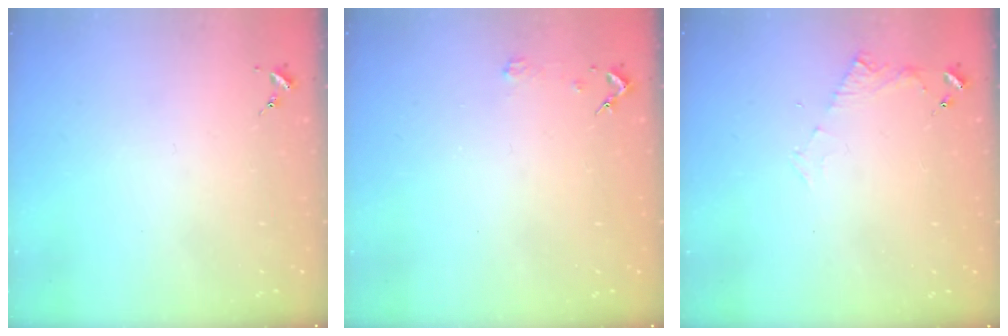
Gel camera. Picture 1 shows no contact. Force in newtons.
{"total": 2.3, "press": 2.3, "slide": 0.2}
{"total": 5.8, "press": 5.8, "slide": 0.5}